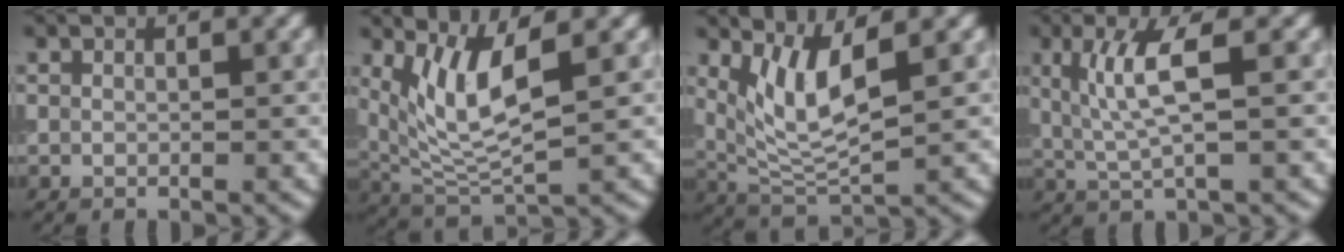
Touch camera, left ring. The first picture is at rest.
{"total": 5.8, "force": [2.1, 1.8, 5.1], "torque": [-0.114, -0.014, 0.051]}
{"total": 5.1, "force": [1.8, 1.5, 4.5], "torque": [-0.098, -0.013, 0.047]}
{"total": 4.4, "force": [0.9, 0.8, 4.2], "torque": [-0.087, 0.001, 0.023]}